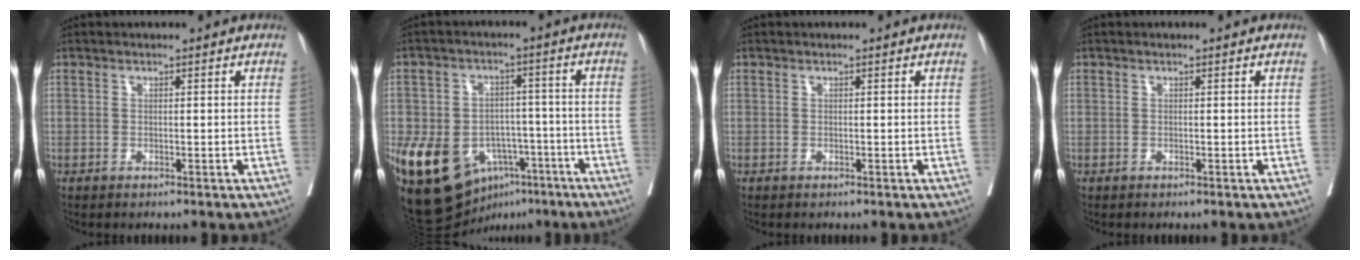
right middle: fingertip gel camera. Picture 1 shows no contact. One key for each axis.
{"total": 16.1, "fx": -7.6, "fy": 11.2, "fz": 8.7, "tx": -0.161, "ty": 0.017, "tz": -0.108}
{"total": 0.0}
{"total": 0.0}